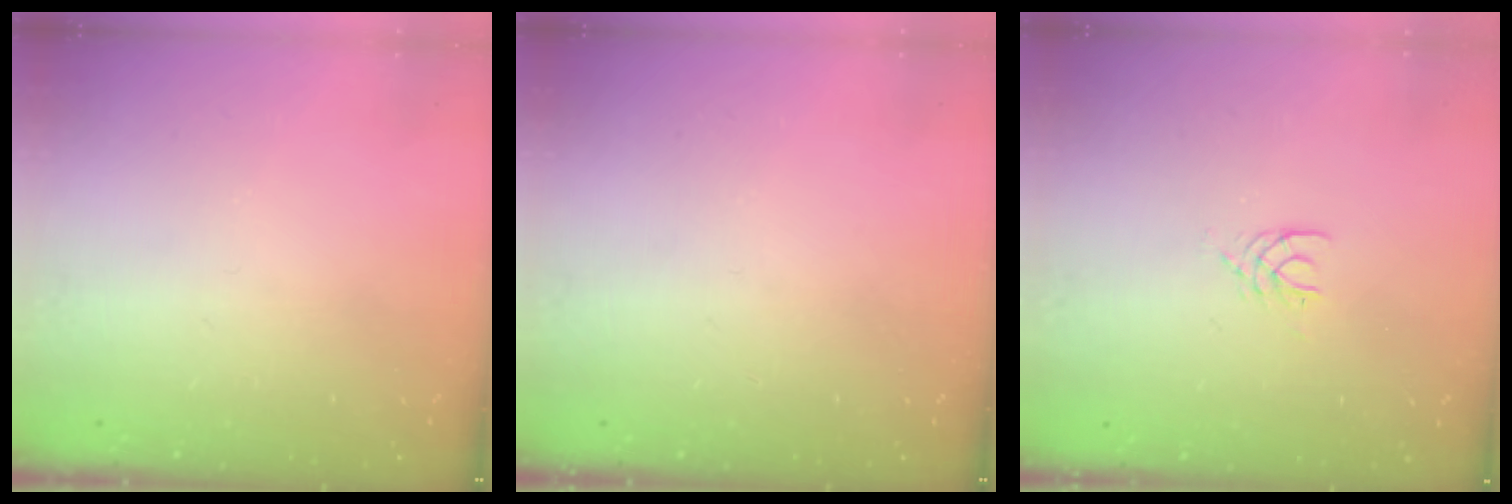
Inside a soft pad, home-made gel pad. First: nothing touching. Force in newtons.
{"total": 0.0}
{"total": 3.4, "press": 3.4, "slide": 0.4}